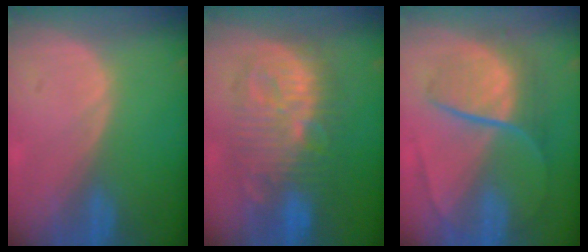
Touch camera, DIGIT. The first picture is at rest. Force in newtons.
{"total": 10.8, "press": 10.8, "slide": 0.5}
{"total": 8.3, "press": 7.6, "slide": 3.3}